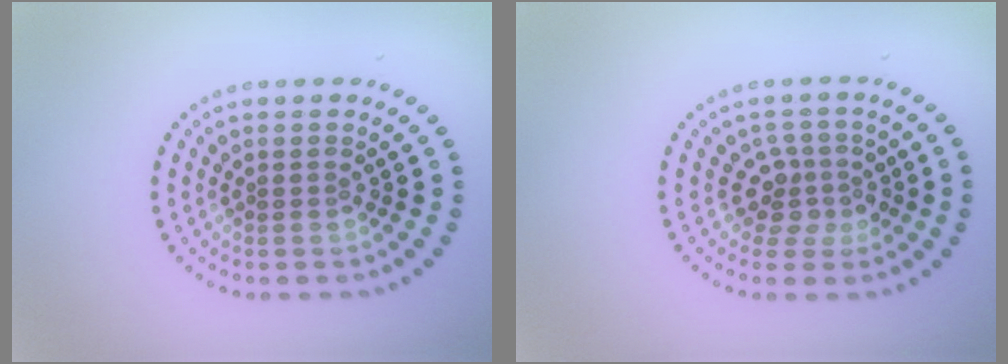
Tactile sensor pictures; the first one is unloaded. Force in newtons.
{"total": 2.8, "press": 2.0, "slide": 1.9}